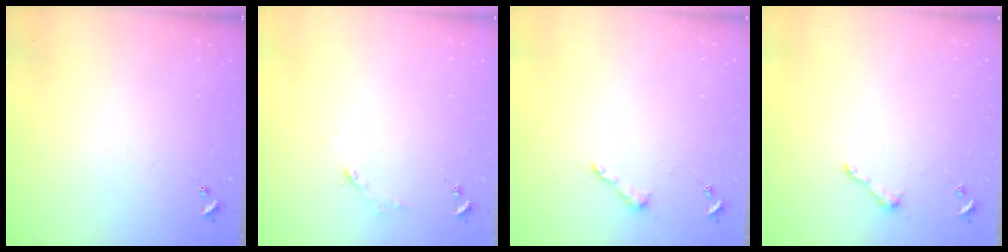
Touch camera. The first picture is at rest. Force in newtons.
{"total": 2.7, "press": 2.7, "slide": 0.4}
{"total": 3.9, "press": 3.9, "slide": 0.3}
{"total": 3.9, "press": 3.9, "slide": 0.3}